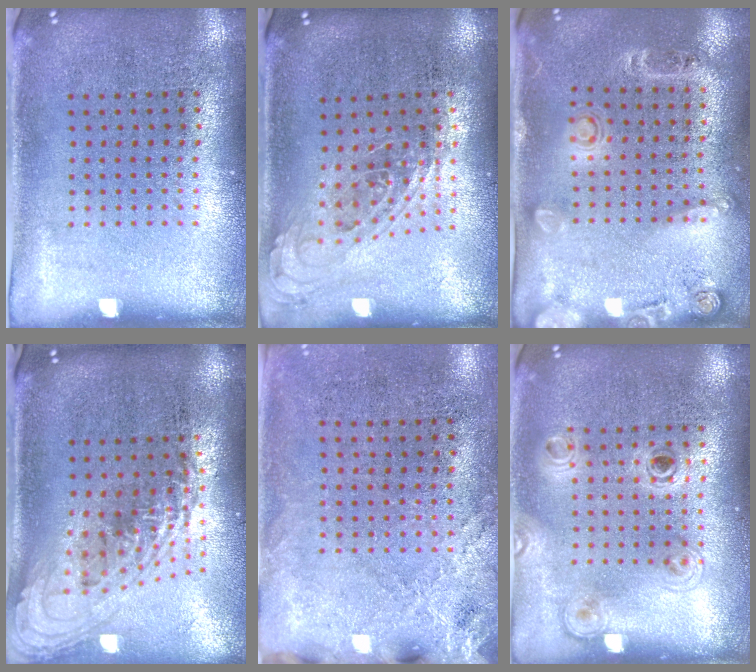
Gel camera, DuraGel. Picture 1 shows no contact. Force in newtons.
{"total": 0.7, "press": 0.7, "slide": 0.2}
{"total": 1.6, "press": 1.2, "slide": 1.1}
{"total": 2.2, "press": 1.6, "slide": 1.5}
{"total": 2.5, "press": 2.1, "slide": 1.4}
{"total": 1.2, "press": 1.2, "slide": 0.5}